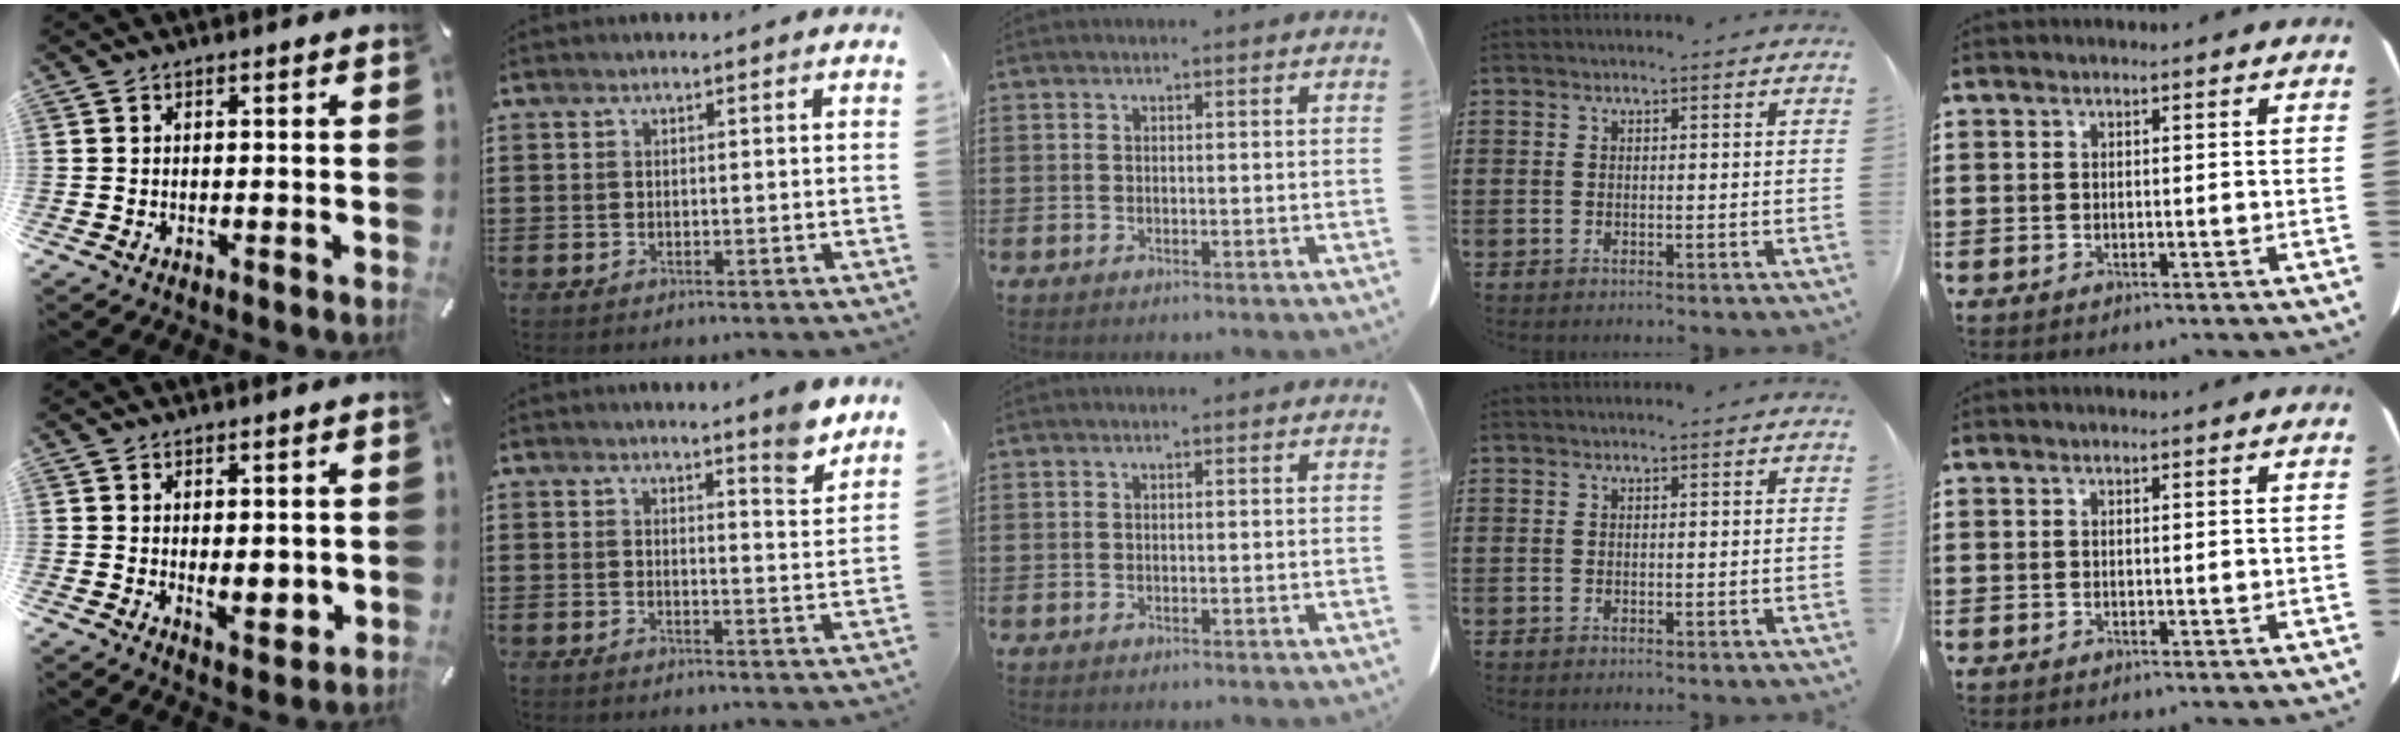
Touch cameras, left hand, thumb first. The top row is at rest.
{"thumb": {"total": 4.1, "force": [0.6, 2.4, 3.2], "torque": [-0.035, -0.004, 0.009]}, "index": {"total": 4.6, "force": [4.3, -0.4, 1.7], "torque": [-0.022, -0.029, 0.071]}}